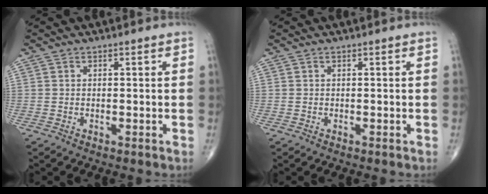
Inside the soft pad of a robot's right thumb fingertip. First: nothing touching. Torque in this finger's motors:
{"motor_torque": [0.28, 0.46, 0.01, -0.09, 0.01]}